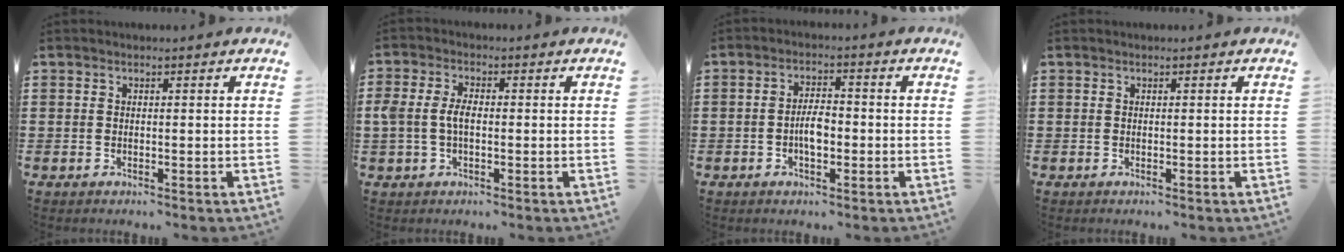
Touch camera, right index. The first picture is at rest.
{"total": 3.9, "force": [-0.3, 2.2, 3.2], "torque": [-0.092, -0.006, -0.015]}
{"total": 4.0, "force": [-0.8, 1.6, 3.5], "torque": [-0.079, 0.001, -0.021]}
{"total": 0.0}